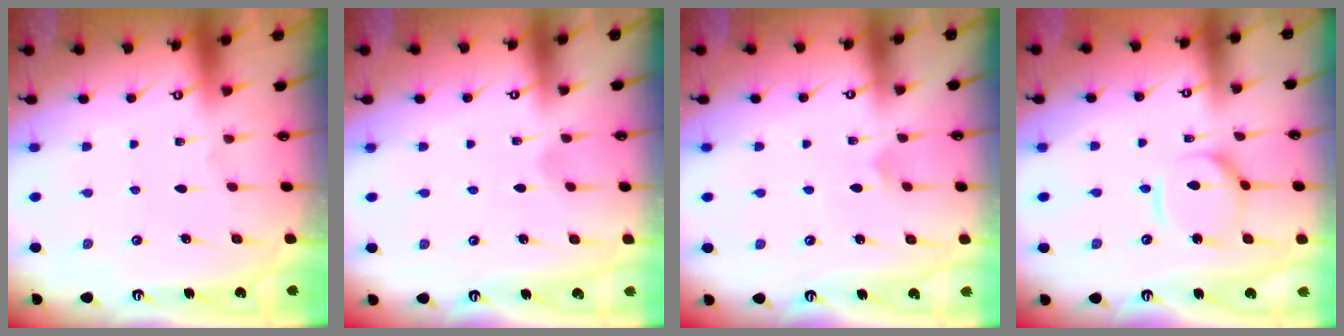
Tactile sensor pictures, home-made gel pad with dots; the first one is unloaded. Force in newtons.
{"total": 0.9, "press": 0.9, "slide": 0.2}
{"total": 3.0, "press": 3.0, "slide": 0.2}
{"total": 9.3, "press": 9.3, "slide": 1.0}